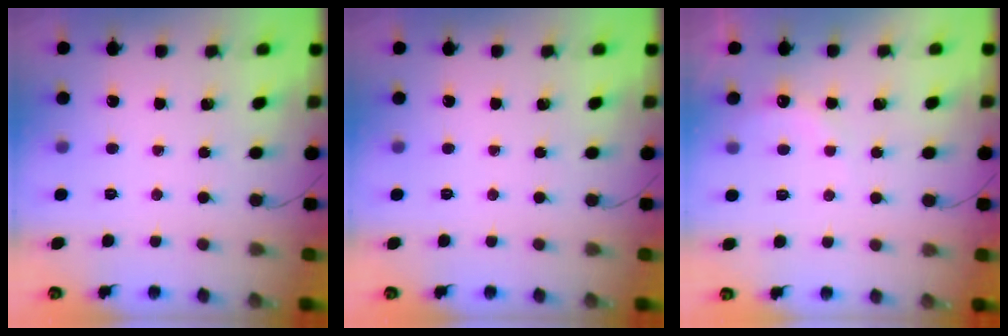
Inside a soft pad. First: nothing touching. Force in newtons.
{"total": 0.0}
{"total": 5.5, "press": 5.4, "slide": 1.0}